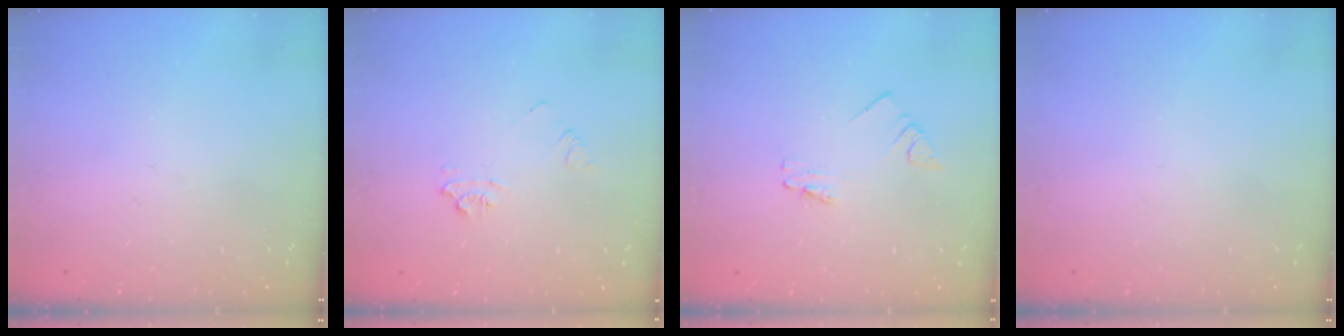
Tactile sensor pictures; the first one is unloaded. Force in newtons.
{"total": 5.0, "press": 4.9, "slide": 0.6}
{"total": 1.1, "press": 1.1, "slide": 0.0}
{"total": 0.0}